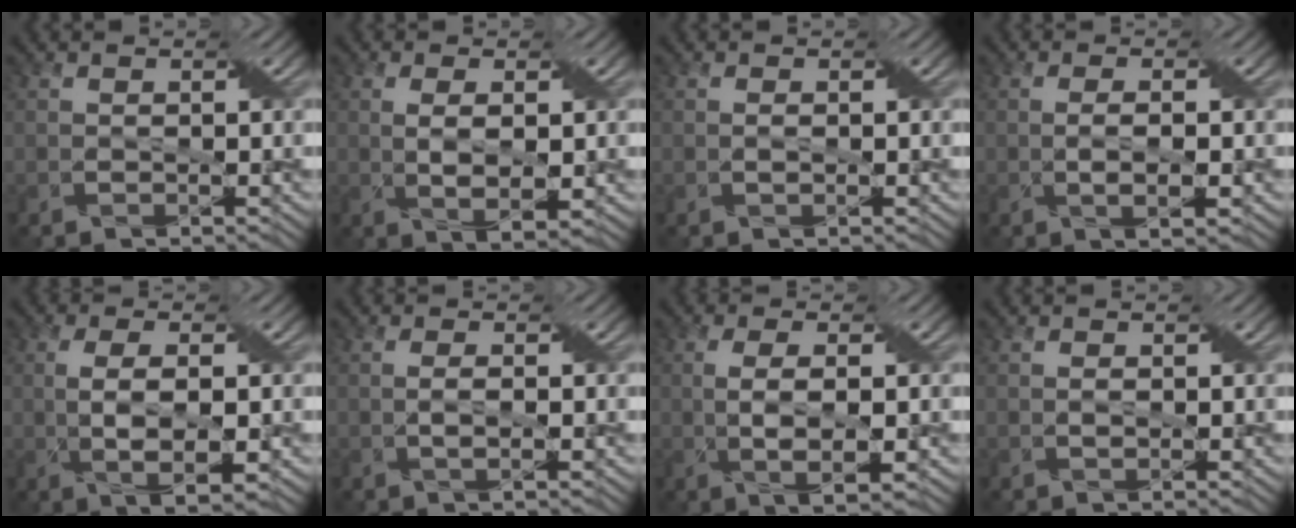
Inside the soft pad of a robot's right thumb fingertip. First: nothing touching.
{"total": 4.1, "force": [0.2, 1.6, 3.8], "torque": [-0.083, -0.002, 0.009]}
{"total": 0.6, "force": [0.0, 0.3, 0.6], "torque": [-0.013, 0.000, 0.001]}
{"total": 2.6, "force": [-0.4, 0.6, 2.5], "torque": [-0.053, 0.000, -0.003]}
{"total": 5.8, "force": [-0.7, 2.1, 5.4], "torque": [-0.109, -0.002, -0.008]}
{"total": 1.5, "force": [-0.2, 0.3, 1.5], "torque": [-0.032, 0.005, -0.004]}
{"total": 4.8, "force": [-0.5, 1.5, 4.5], "torque": [-0.095, 0.000, -0.005]}
{"total": 0.9, "force": [0.0, 0.6, 0.7], "torque": [-0.013, 0.000, 0.000]}